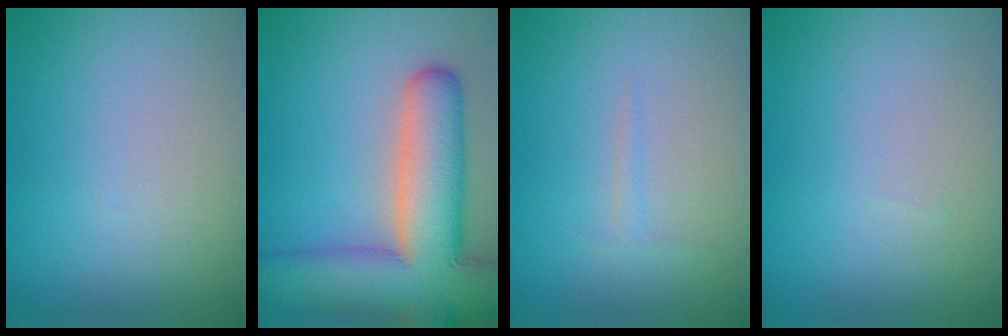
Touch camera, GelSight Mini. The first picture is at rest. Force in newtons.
{"total": 12.8, "press": 12.8, "slide": 0.9}
{"total": 0.7, "press": 0.7, "slide": 0.0}
{"total": 0.0}